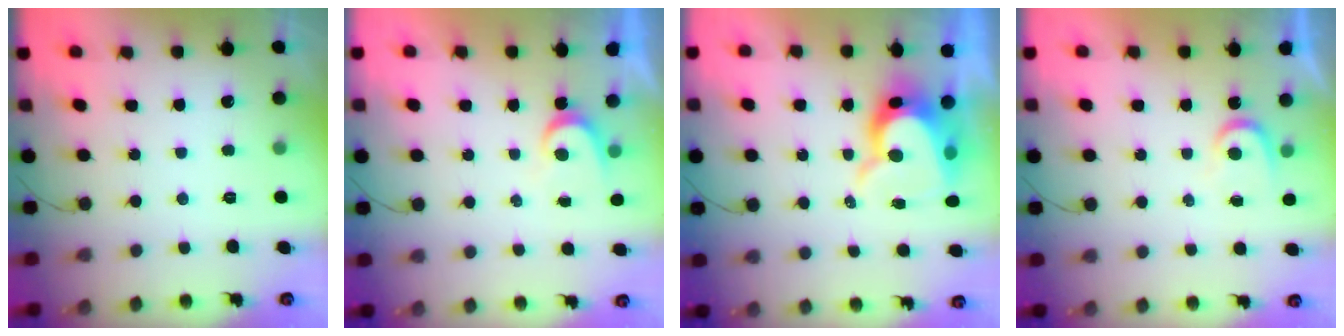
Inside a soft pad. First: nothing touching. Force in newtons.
{"total": 3.4, "press": 3.4, "slide": 0.4}
{"total": 11.1, "press": 11.0, "slide": 0.9}
{"total": 4.2, "press": 4.2, "slide": 0.3}